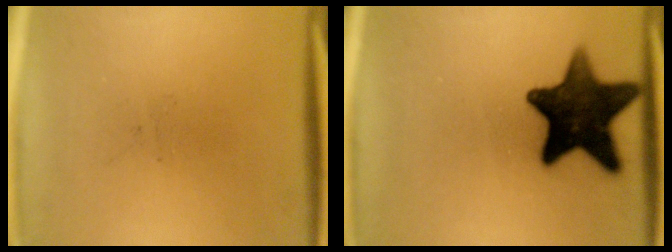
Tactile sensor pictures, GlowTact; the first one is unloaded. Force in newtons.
{"total": 15.5}